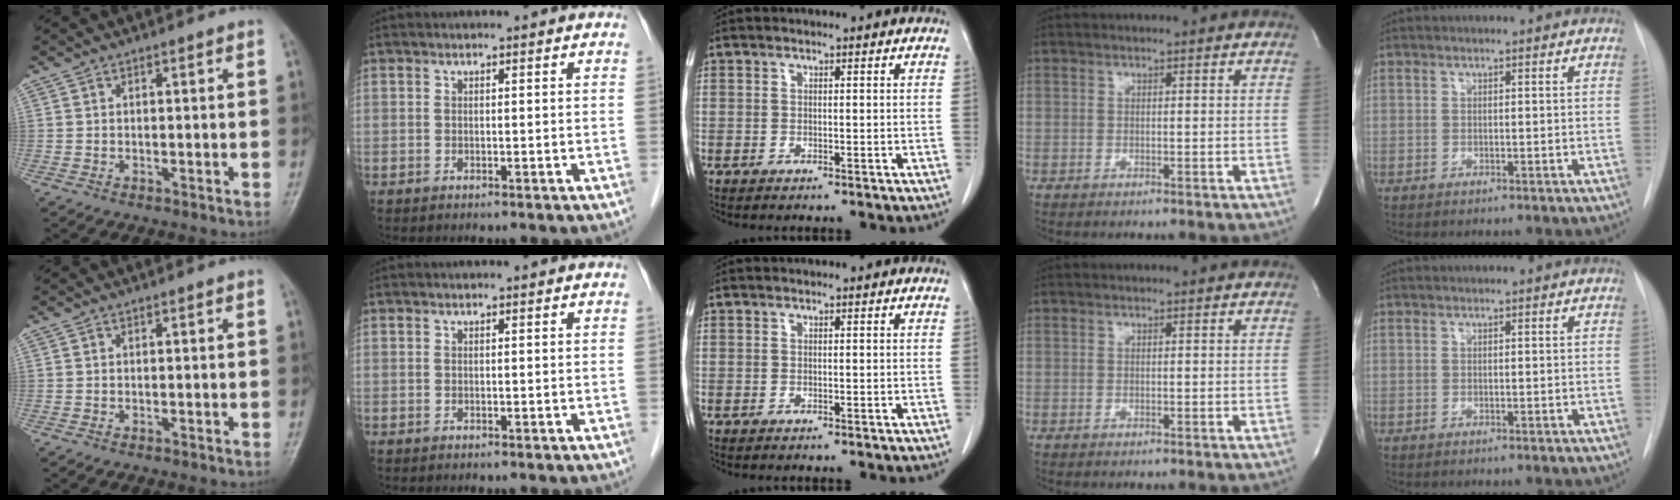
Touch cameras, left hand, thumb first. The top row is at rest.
{}